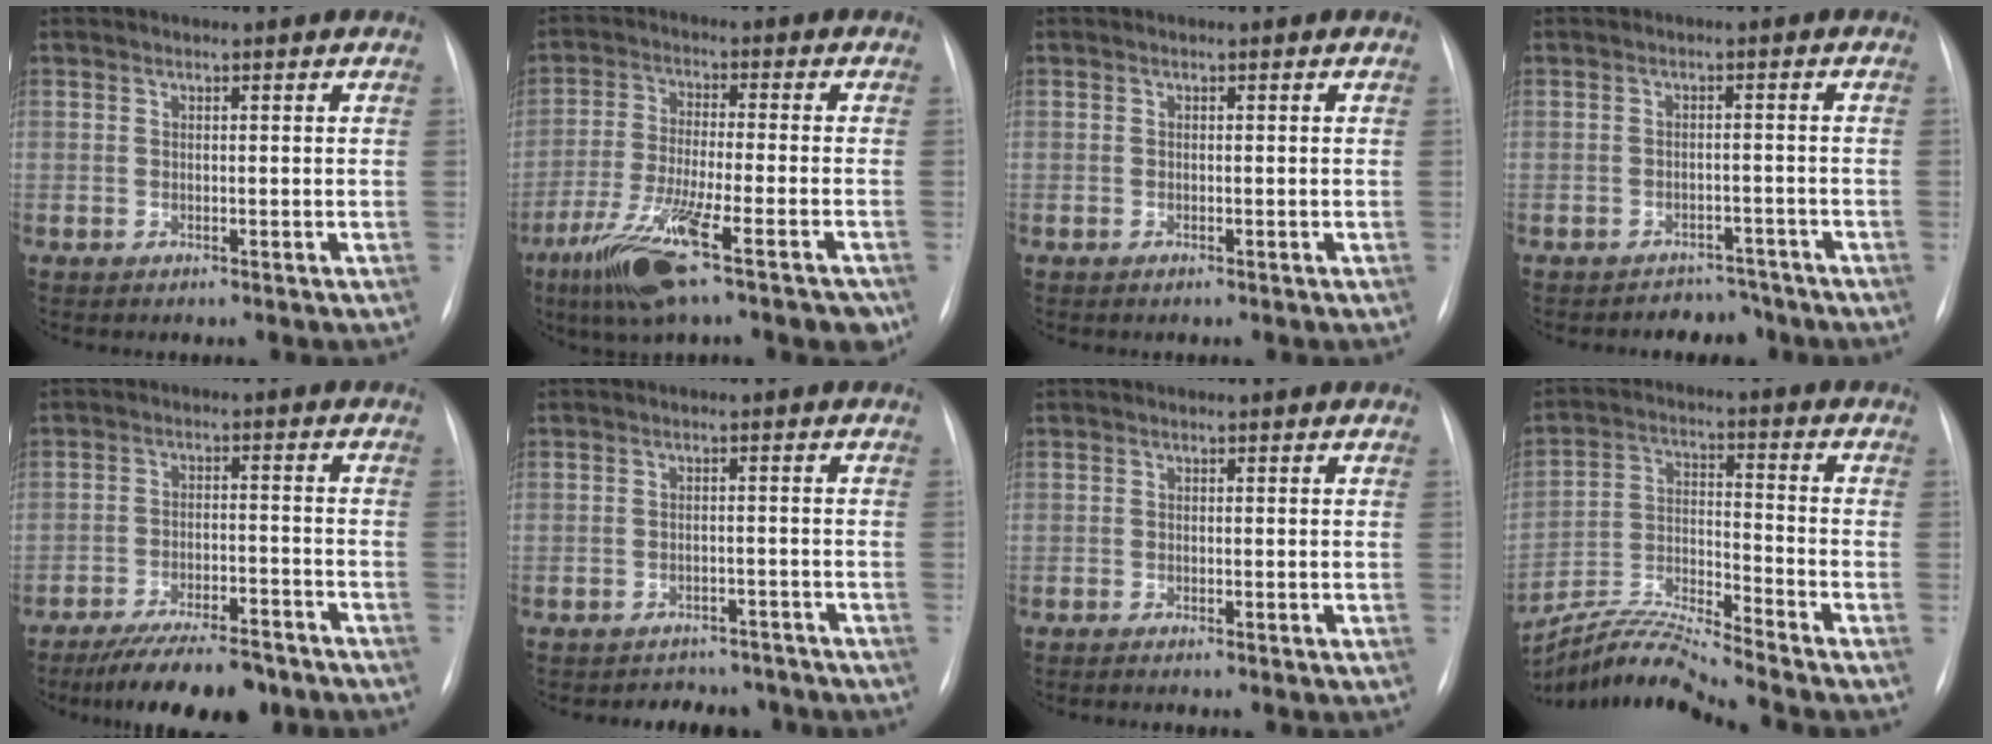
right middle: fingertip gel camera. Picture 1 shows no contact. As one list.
[{"total": 14.3, "force": [-8.4, 1.5, 11.5], "torque": [-0.188, -0.031, -0.141]}, {"total": 0.0}, {"total": 4.0, "force": [-3.6, 1.6, -0.9], "torque": [0.020, 0.013, -0.052]}, {"total": 12.7, "force": [-10.4, 3.2, 6.5], "torque": [-0.095, -0.003, -0.159]}, {"total": 6.6, "force": [-6.0, 2.8, -0.1], "torque": [0.009, 0.014, -0.070]}, {"total": 0.6, "force": [-0.5, -0.2, 0.4], "torque": [-0.006, -0.001, -0.010]}, {"total": 10.0, "force": [-9.5, -2.0, 2.5], "torque": [-0.055, -0.002, -0.180]}]